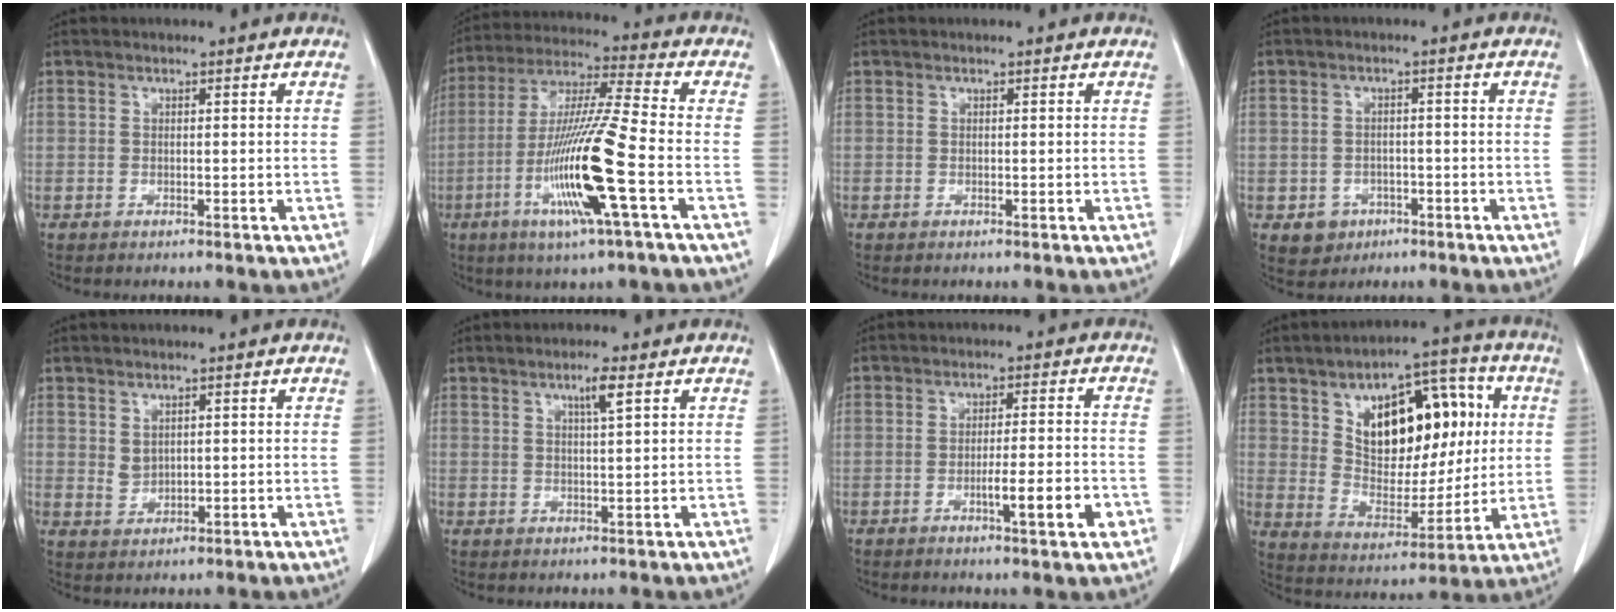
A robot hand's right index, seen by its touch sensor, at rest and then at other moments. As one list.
[{"total": 16.0, "force": [-5.1, -0.5, 15.2], "torque": [-0.307, -0.017, -0.102]}, {"total": 0.0}, {"total": 4.1, "force": [-1.8, 3.6, 0.8], "torque": [-0.003, 0.011, -0.019]}, {"total": 2.1, "force": [0.8, 1.6, 1.2], "torque": [-0.024, -0.001, 0.024]}, {"total": 2.9, "force": [1.5, -0.2, 2.5], "torque": [-0.047, -0.002, 0.027]}, {"total": 6.4, "force": [-2.4, 0.5, 5.9], "torque": [-0.086, -0.003, -0.034]}, {"total": 17.9, "force": [5.0, 9.6, 14.2], "torque": [-0.214, 0.036, 0.090]}]